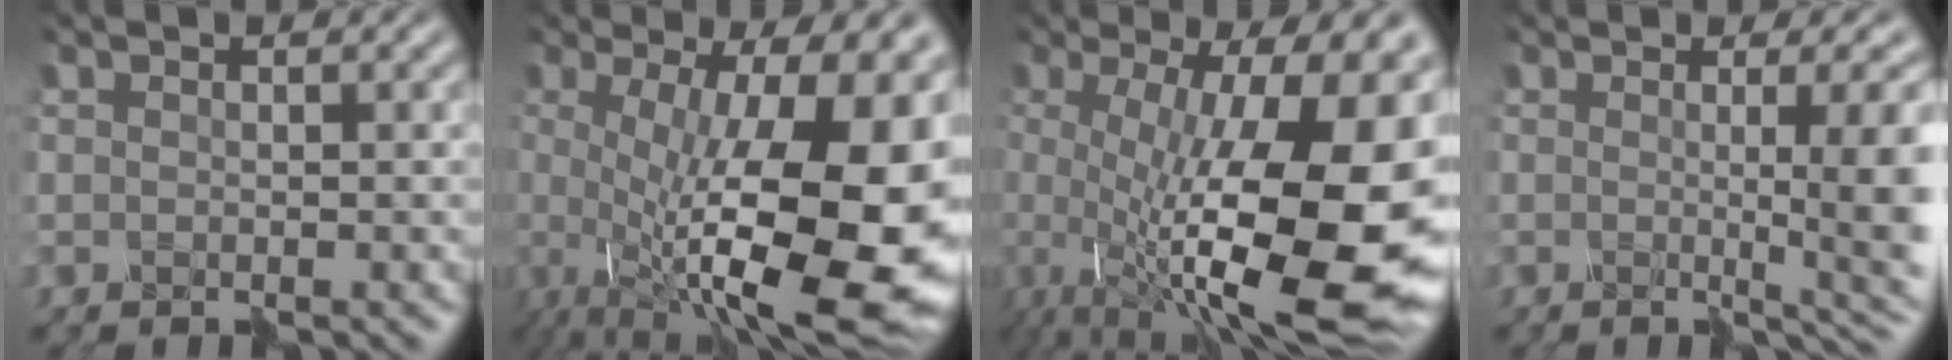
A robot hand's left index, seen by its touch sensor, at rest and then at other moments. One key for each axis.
{"total": 16.7, "fx": -2.1, "fy": 5.4, "fz": 15.7, "tx": -0.209, "ty": -0.017, "tz": -0.013}
{"total": 15.0, "fx": -1.6, "fy": 4.5, "fz": 14.2, "tx": -0.201, "ty": -0.010, "tz": -0.016}
{"total": 6.8, "fx": -0.4, "fy": 1.6, "fz": 6.6, "tx": -0.068, "ty": -0.004, "tz": -0.002}